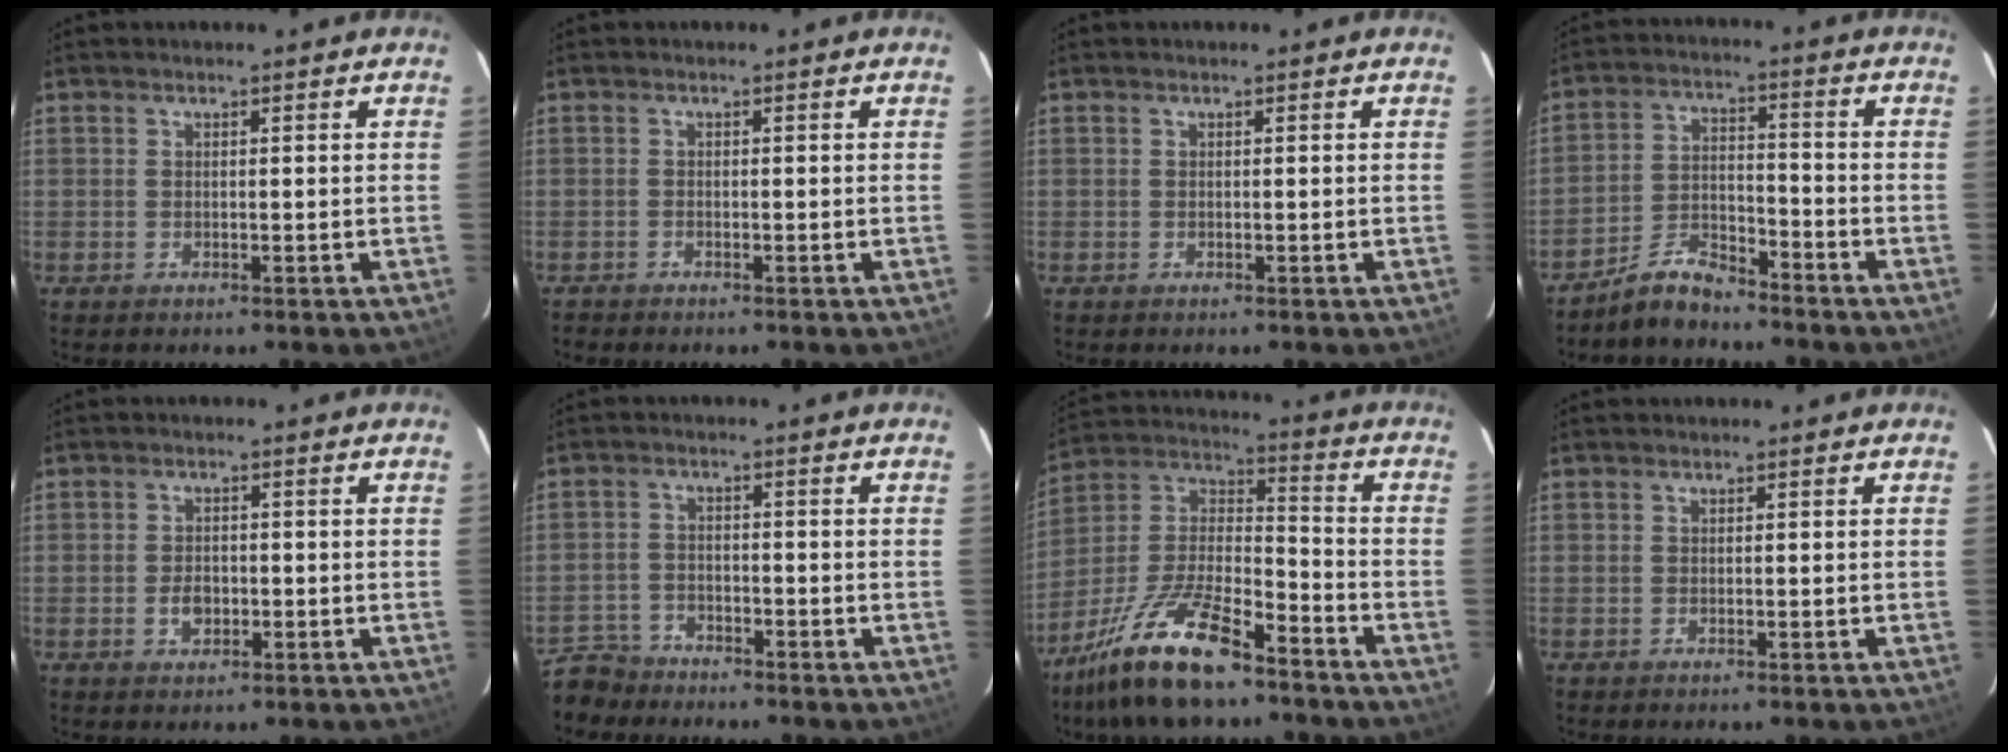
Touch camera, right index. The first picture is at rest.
{"total": 0.9, "force": [-0.9, 0.2, 0.0], "torque": [-0.006, 0.000, -0.017]}
{"total": 0.0}
{"total": 6.5, "force": [-5.9, 2.0, 1.9], "torque": [-0.049, 0.025, -0.110]}
{"total": 3.2, "force": [-0.9, 2.3, 2.0], "torque": [-0.036, 0.002, -0.015]}
{"total": 6.2, "force": [-5.5, 2.9, 0.6], "torque": [-0.029, 0.008, -0.106]}
{"total": 18.7, "force": [-12.9, 5.8, 12.2], "torque": [-0.257, -0.002, -0.238]}
{"total": 0.0}